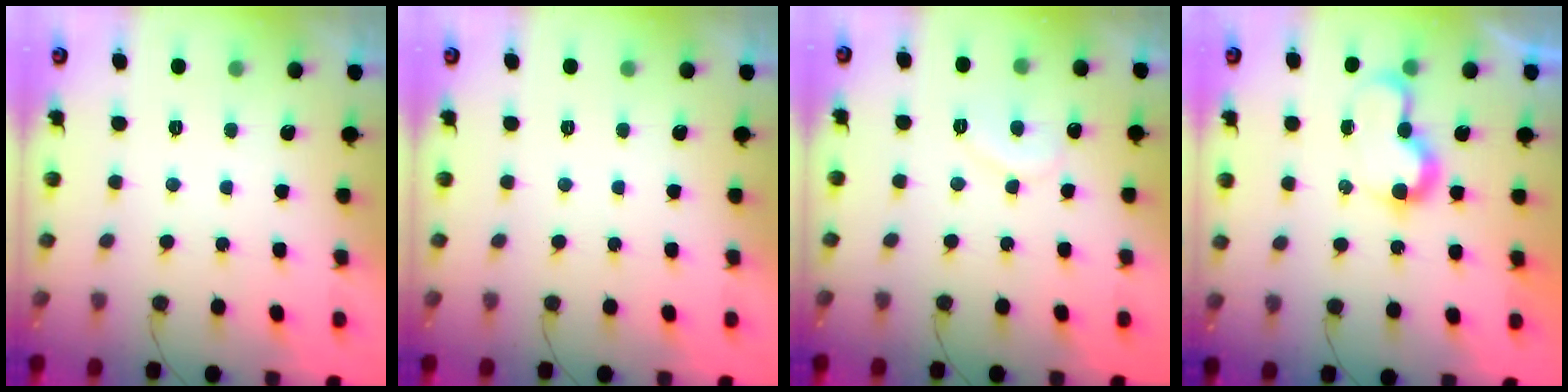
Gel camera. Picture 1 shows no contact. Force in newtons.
{"total": 0.0}
{"total": 7.1, "press": 7.0, "slide": 0.7}
{"total": 7.9, "press": 7.9, "slide": 0.3}